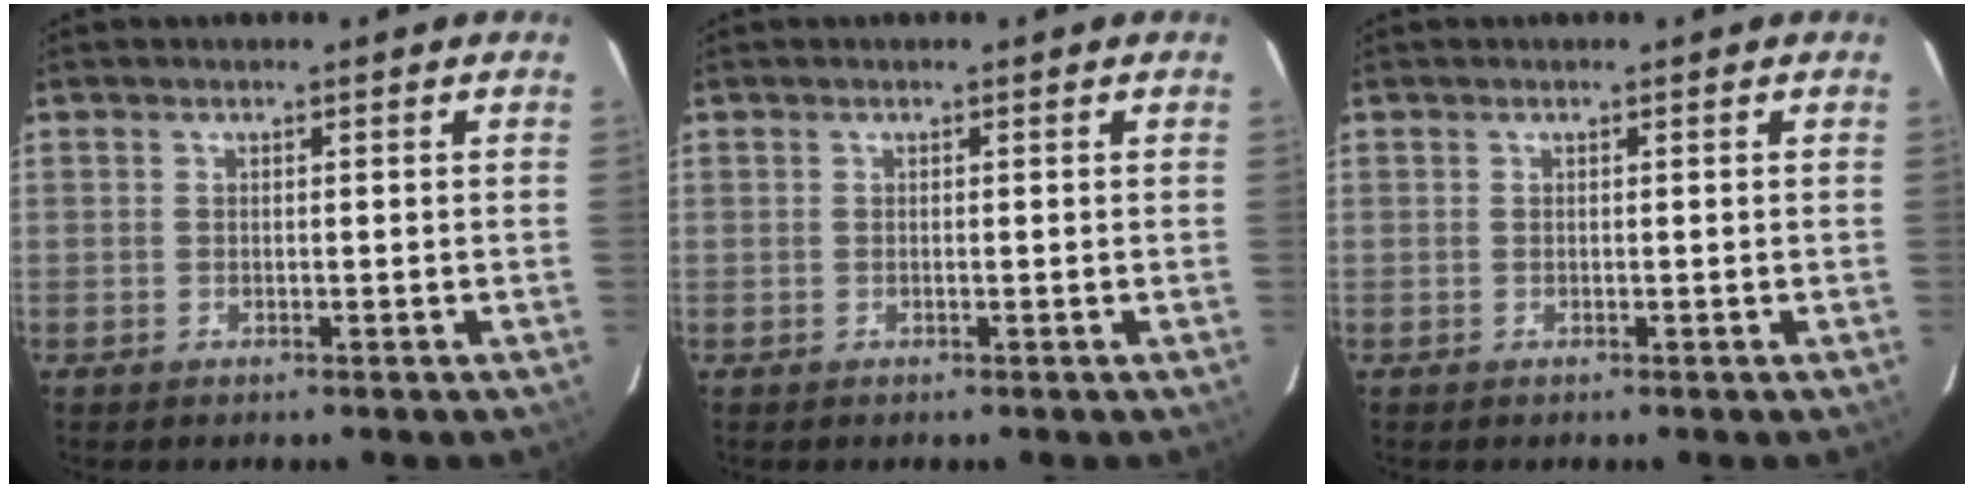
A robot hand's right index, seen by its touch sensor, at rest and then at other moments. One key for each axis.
{"total": 0.0}
{"total": 0.0}